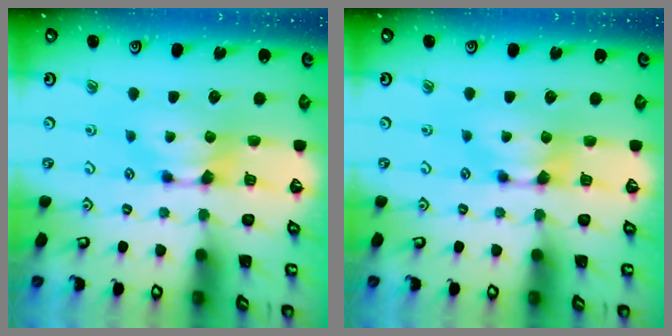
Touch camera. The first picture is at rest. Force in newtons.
{"total": 0.0}